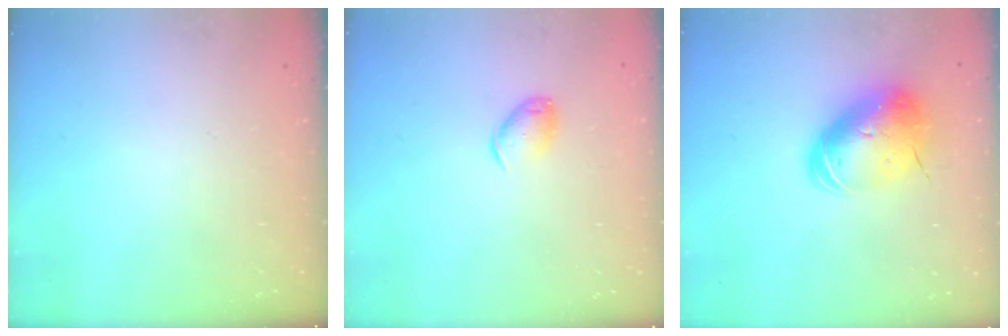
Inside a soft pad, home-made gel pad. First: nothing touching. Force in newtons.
{"total": 7.2, "press": 7.2, "slide": 1.0}
{"total": 14.6, "press": 14.4, "slide": 2.5}